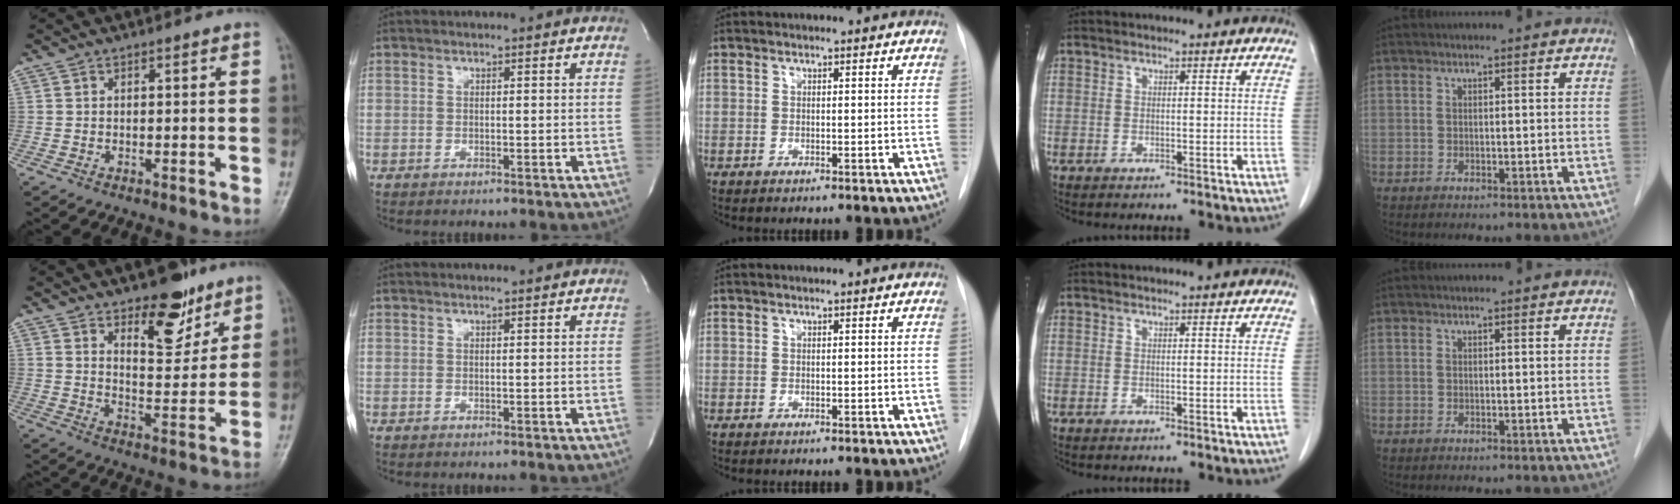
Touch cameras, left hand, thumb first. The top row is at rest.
{"thumb": {"total": 11.3, "force": [7.4, 5.1, 6.9], "torque": [-0.066, -0.054, 0.118]}, "index": {"total": 2.2, "force": [2.1, 0.1, 0.6], "torque": [-0.010, 0.011, 0.027]}}